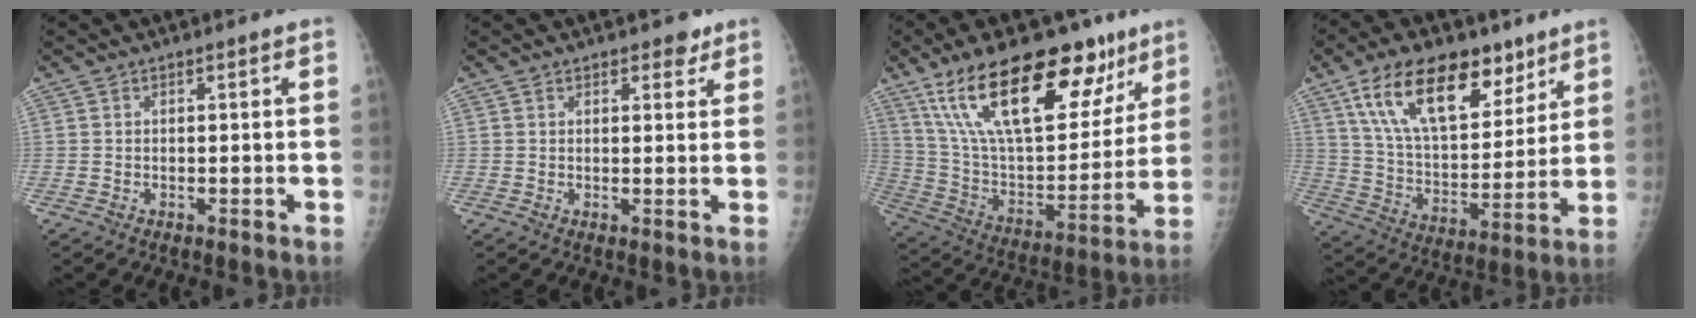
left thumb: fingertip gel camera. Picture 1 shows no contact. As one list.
[{"total": 2.6, "force": [1.8, 1.6, 1.1], "torque": [0.006, -0.009, 0.021]}, {"total": 29.2, "force": [16.9, 12.9, 20.0], "torque": [-0.290, -0.029, 0.292]}, {"total": 21.0, "force": [12.1, 10.7, 13.4], "torque": [-0.188, -0.043, 0.217]}]